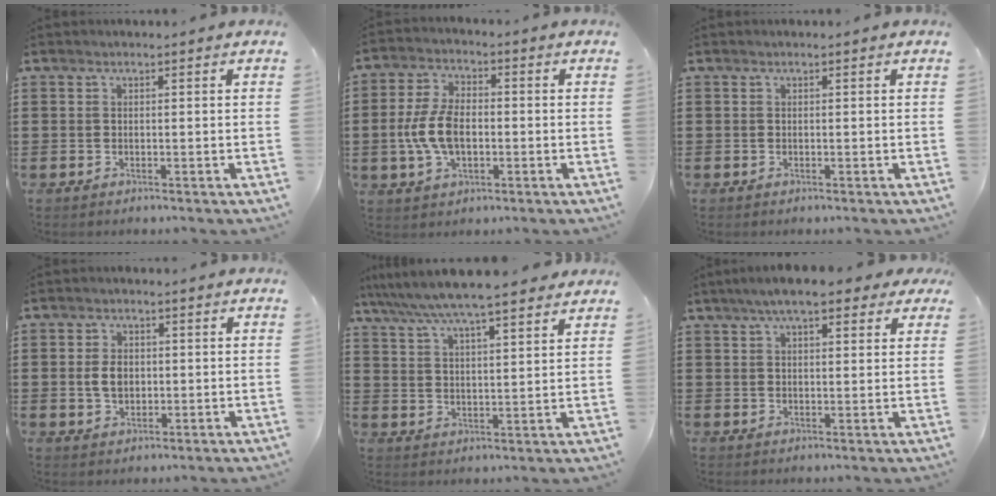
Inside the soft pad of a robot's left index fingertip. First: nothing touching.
{"total": 7.9, "force": [-1.0, 4.4, 6.5], "torque": [-0.157, 0.000, -0.026]}
{"total": 0.0}
{"total": 3.7, "force": [0.1, 2.5, 2.8], "torque": [-0.065, 0.006, -0.002]}
{"total": 6.9, "force": [6.1, 0.4, 3.2], "torque": [-0.085, -0.021, 0.105]}
{"total": 6.4, "force": [4.7, 2.0, 3.8], "torque": [-0.080, 0.005, 0.083]}